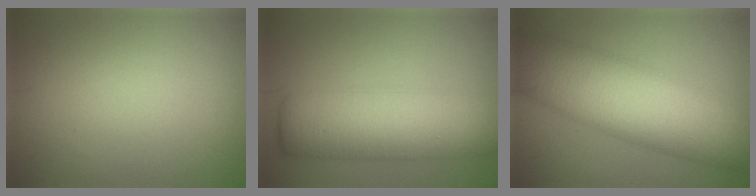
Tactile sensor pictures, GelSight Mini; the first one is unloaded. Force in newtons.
{"total": 10.1, "press": 10.1, "slide": 0.2}
{"total": 12.7, "press": 12.7, "slide": 0.3}